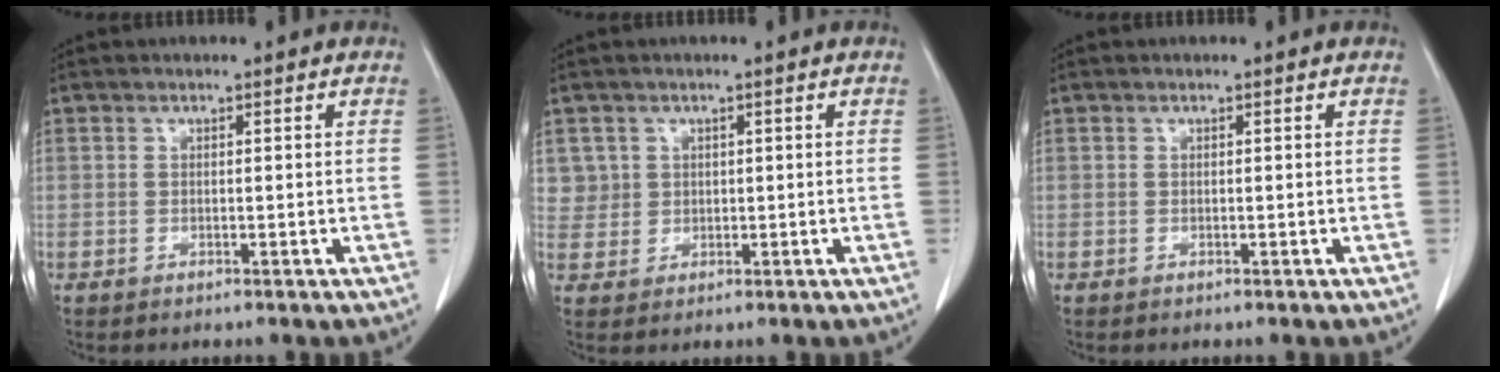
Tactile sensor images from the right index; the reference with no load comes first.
{"total": 3.3, "force": [1.3, 3.0, -0.3], "torque": [0.027, 0.003, 0.022]}
{"total": 0.0}